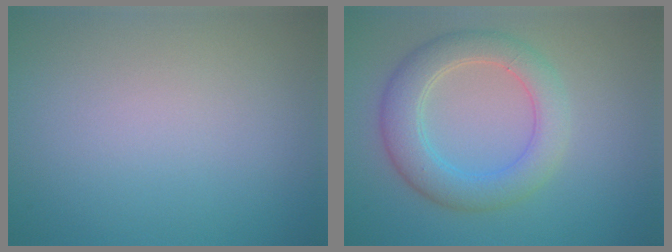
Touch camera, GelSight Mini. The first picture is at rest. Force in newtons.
{"total": 4.6, "press": 4.6, "slide": 0.2}